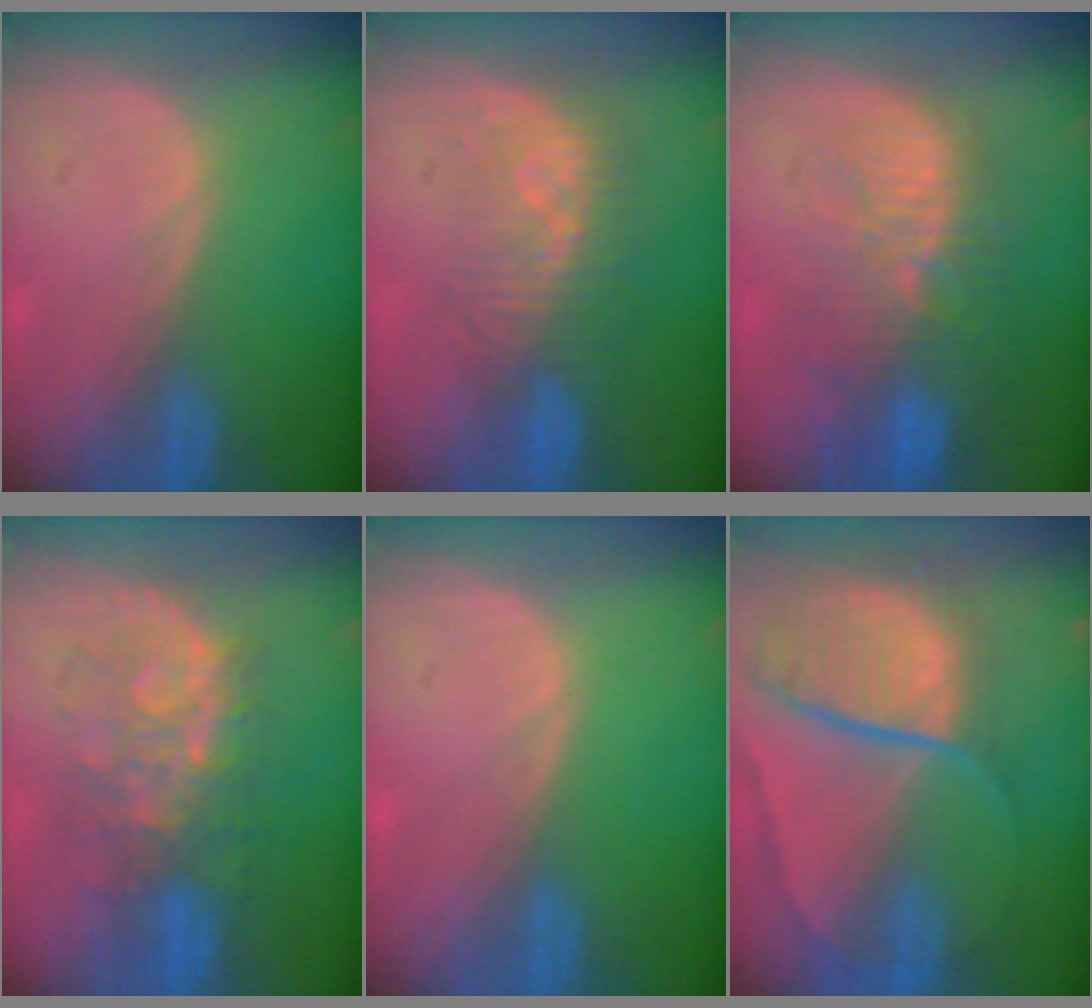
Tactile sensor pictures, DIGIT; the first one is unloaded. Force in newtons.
{"total": 8.2, "press": 7.4, "slide": 3.6}
{"total": 11.4, "press": 9.9, "slide": 5.6}
{"total": 8.3, "press": 8.3, "slide": 0.9}
{"total": 0.0}
{"total": 10.6, "press": 8.8, "slide": 6.0}